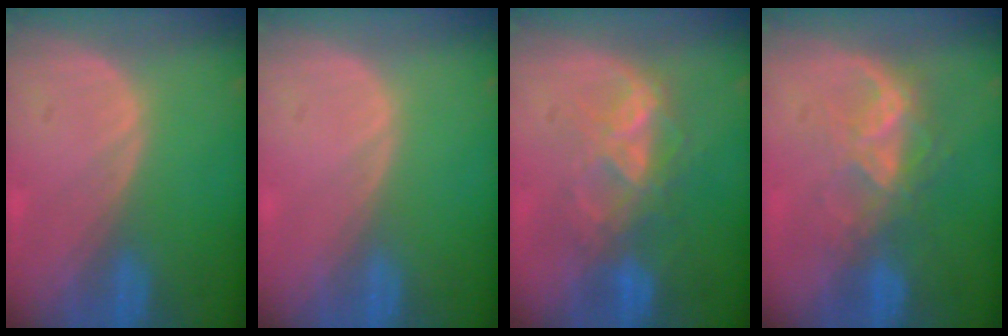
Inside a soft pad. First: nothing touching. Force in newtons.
{"total": 0.0}
{"total": 7.0, "press": 6.7, "slide": 2.2}
{"total": 6.7, "press": 6.0, "slide": 3.0}